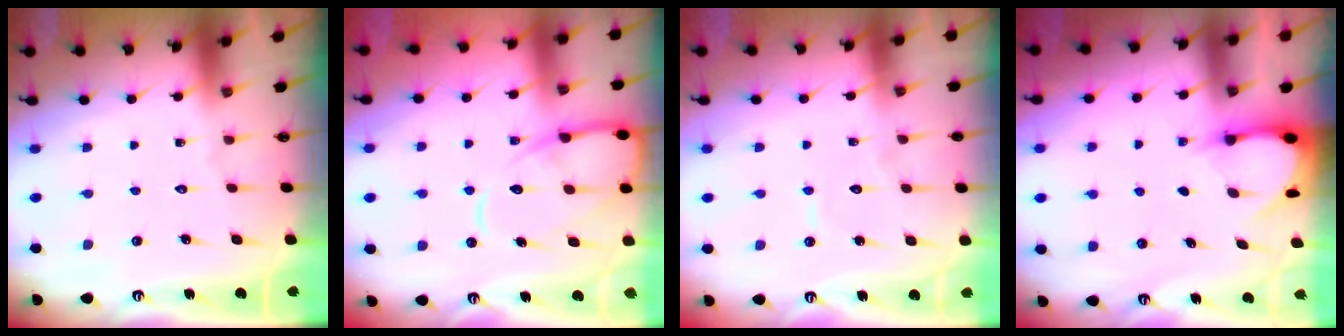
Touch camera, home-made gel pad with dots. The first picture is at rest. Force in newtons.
{"total": 11.6, "press": 11.6, "slide": 1.0}
{"total": 4.6, "press": 4.6, "slide": 0.3}
{"total": 3.3, "press": 3.2, "slide": 0.4}